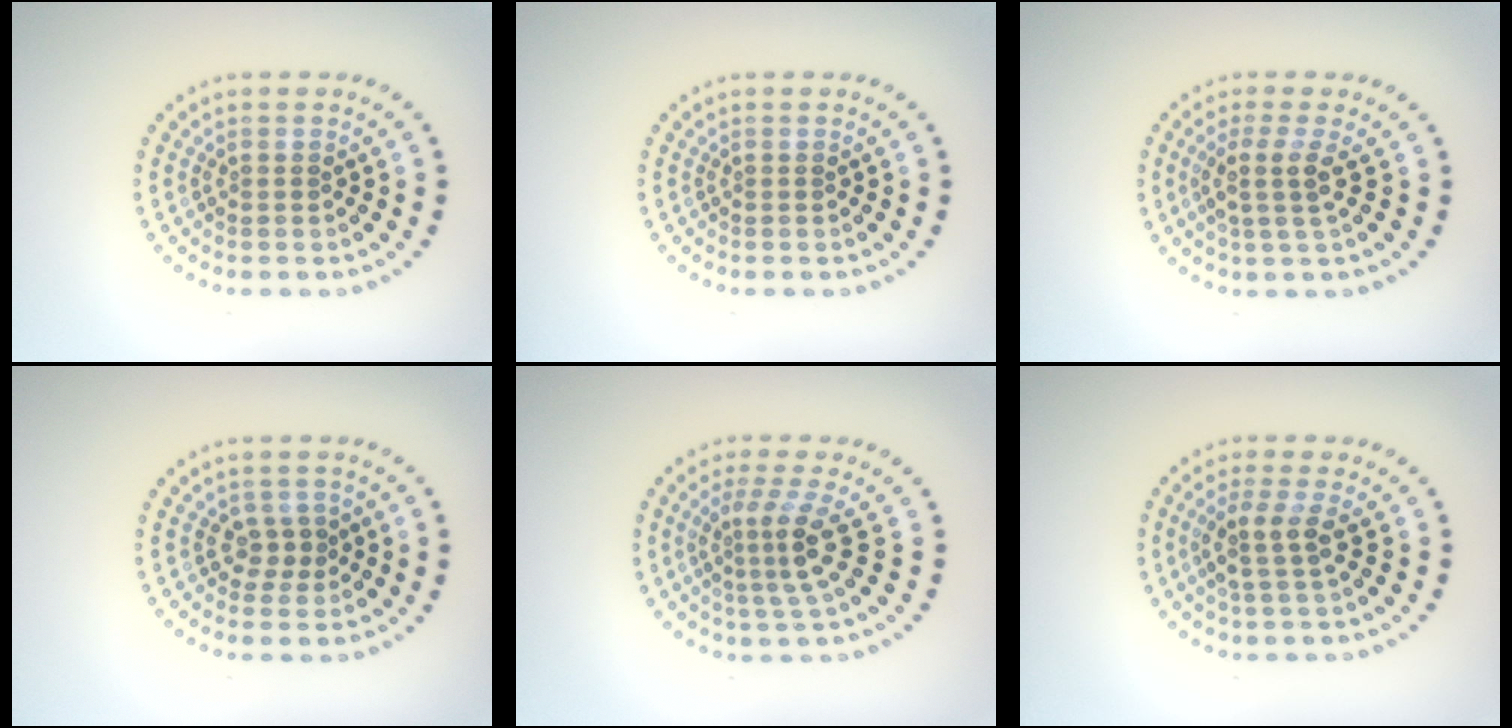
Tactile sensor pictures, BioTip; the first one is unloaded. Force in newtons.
{"total": 0.0}
{"total": 2.4, "press": 1.8, "slide": 1.5}
{"total": 1.8, "press": 1.6, "slide": 0.8}
{"total": 3.6, "press": 2.4, "slide": 2.7}
{"total": 2.7, "press": 2.1, "slide": 1.6}